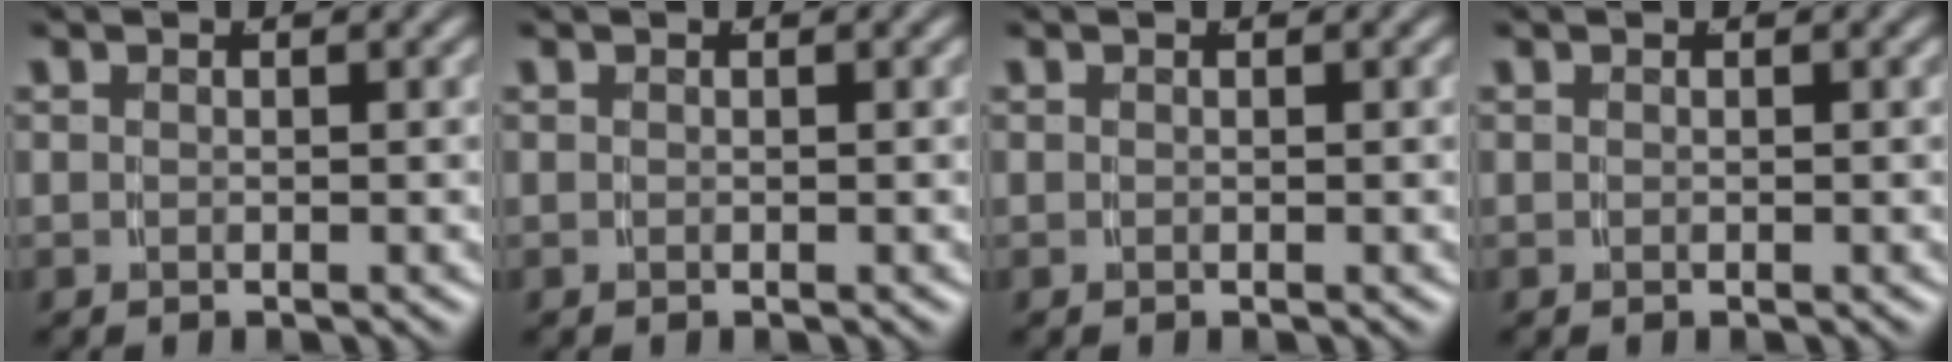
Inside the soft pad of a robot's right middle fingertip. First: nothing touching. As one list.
[{"total": 0.0}, {"total": 0.0}, {"total": 0.0}]